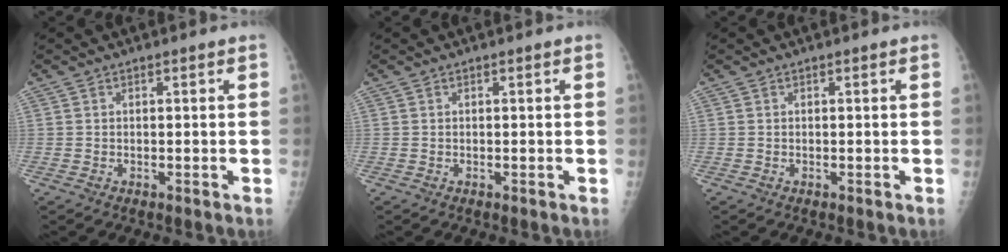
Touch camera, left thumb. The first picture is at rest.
{"total": 0.0}
{"total": 0.0}